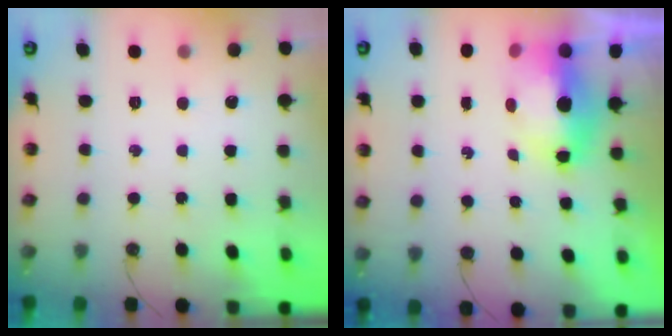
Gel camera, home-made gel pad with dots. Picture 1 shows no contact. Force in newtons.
{"total": 7.7, "press": 7.6, "slide": 1.4}